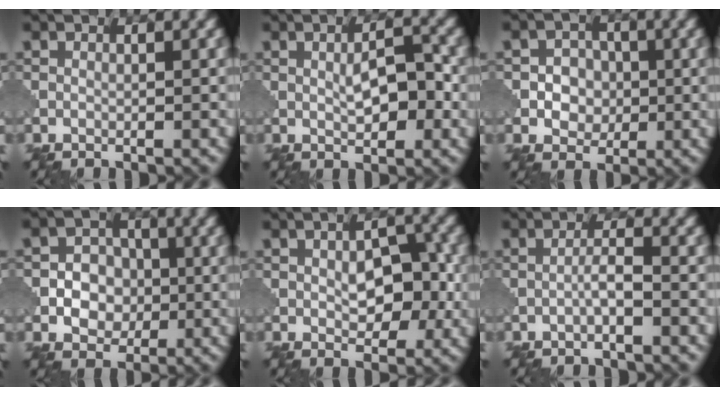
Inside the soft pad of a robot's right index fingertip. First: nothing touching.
{"total": 3.5, "force": [-0.1, 1.5, 3.2], "torque": [-0.056, 0.000, -0.001]}
{"total": 3.2, "force": [-0.4, 2.8, 1.5], "torque": [-0.011, -0.001, -0.019]}
{"total": 4.4, "force": [-0.8, 3.6, 2.3], "torque": [-0.020, 0.000, -0.022]}
{"total": 5.0, "force": [-0.2, 2.8, 4.2], "torque": [-0.066, -0.001, 0.001]}
{"total": 1.6, "force": [-0.8, 0.1, 1.4], "torque": [-0.027, 0.008, -0.017]}